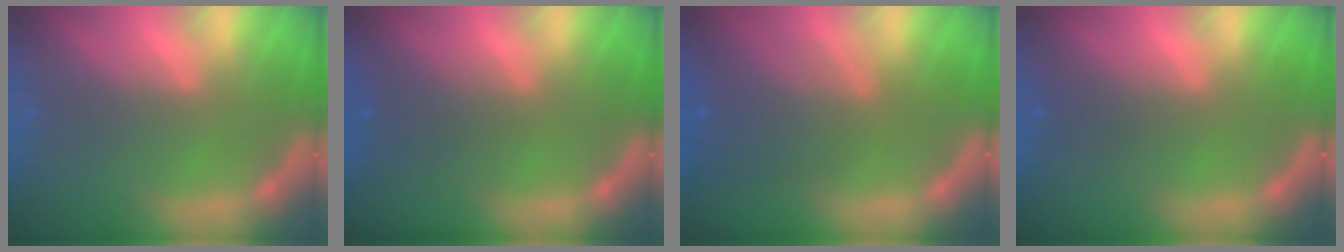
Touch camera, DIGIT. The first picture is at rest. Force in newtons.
{"total": 2.0}
{"total": 5.5}
{"total": 1.0}